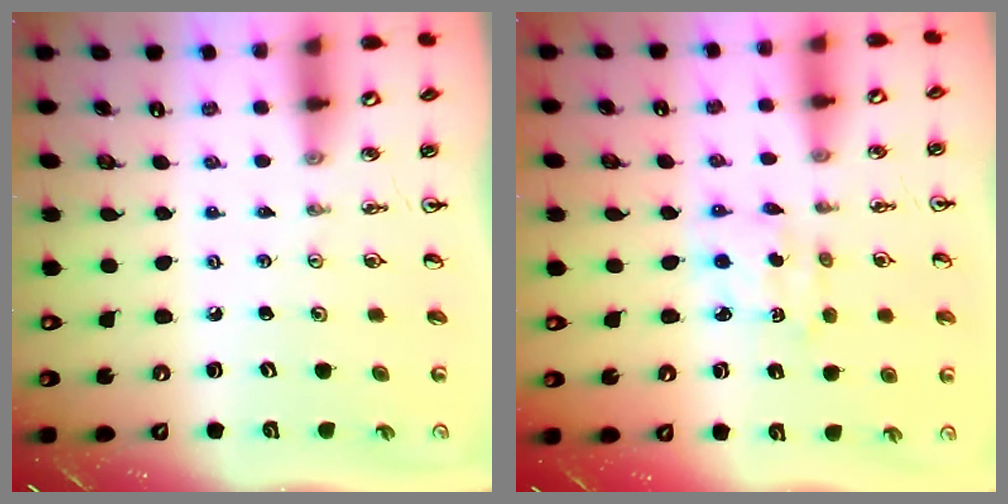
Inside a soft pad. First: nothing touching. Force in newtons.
{"total": 2.9, "press": 2.9, "slide": 0.2}